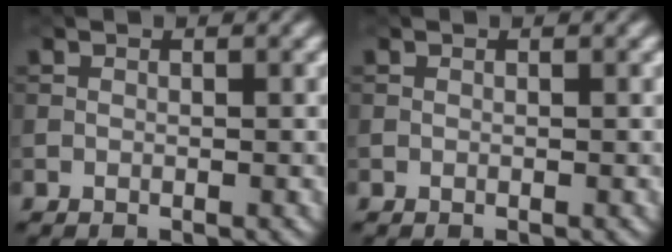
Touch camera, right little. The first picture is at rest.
{"total": 0.0}